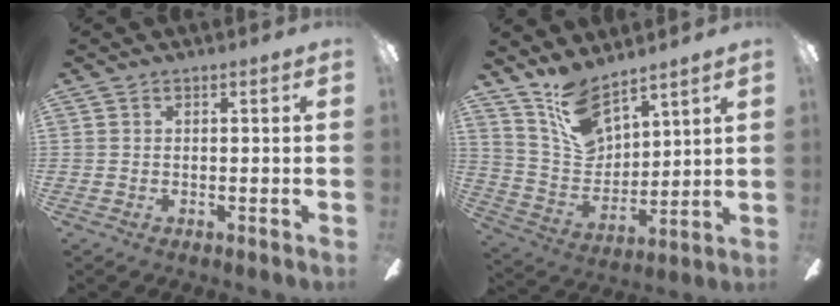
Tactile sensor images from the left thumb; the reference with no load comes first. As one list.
[{"total": 12.9, "force": [10.1, 6.0, 5.2], "torque": [-0.114, -0.058, 0.198]}]